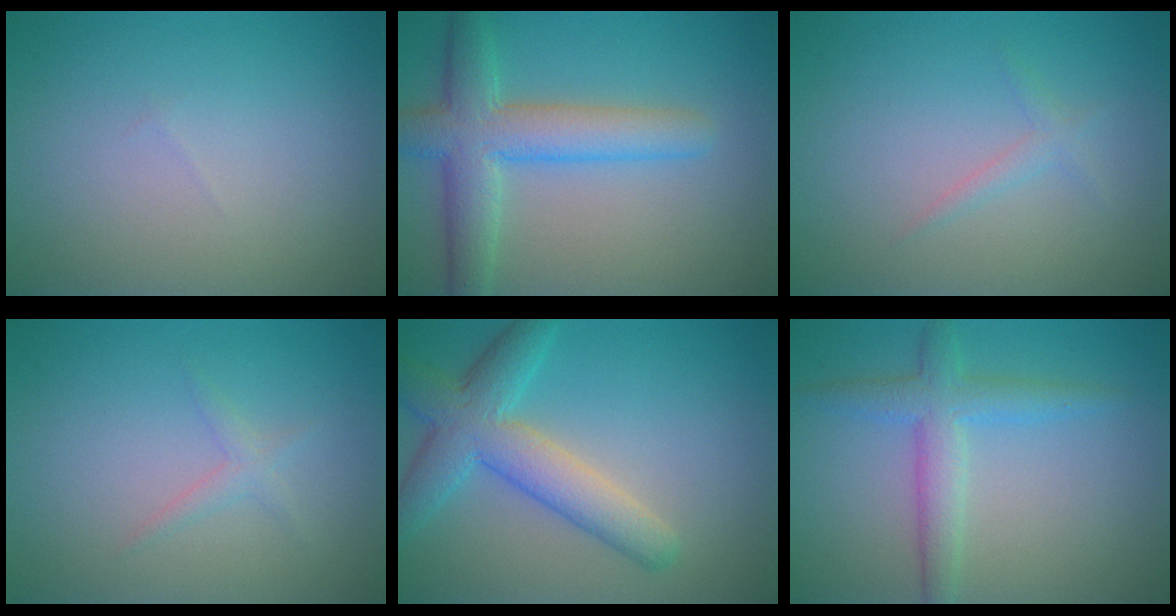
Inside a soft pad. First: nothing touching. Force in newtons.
{"total": 5.9, "press": 5.9, "slide": 0.3}
{"total": 1.1, "press": 1.1, "slide": 0.0}
{"total": 1.1, "press": 1.1, "slide": 0.0}
{"total": 5.9, "press": 5.9, "slide": 0.3}
{"total": 3.5, "press": 3.5, "slide": 0.1}